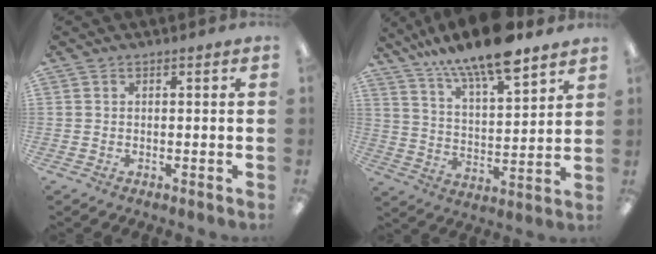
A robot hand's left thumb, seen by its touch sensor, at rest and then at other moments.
{"total": 15.4, "force": [12.5, 4.1, 8.0], "torque": [-0.141, -0.076, 0.215]}